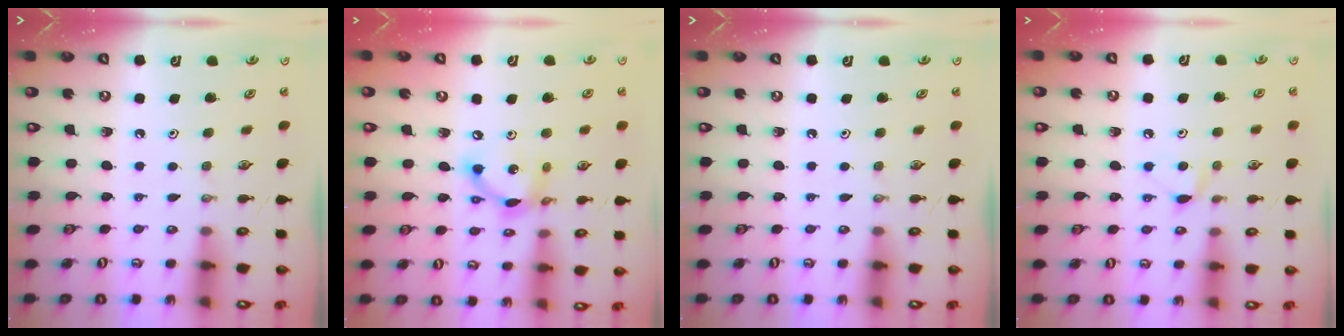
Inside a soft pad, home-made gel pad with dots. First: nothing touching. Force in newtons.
{"total": 11.4, "press": 11.3, "slide": 1.0}
{"total": 0.0}
{"total": 5.8, "press": 5.8, "slide": 0.7}